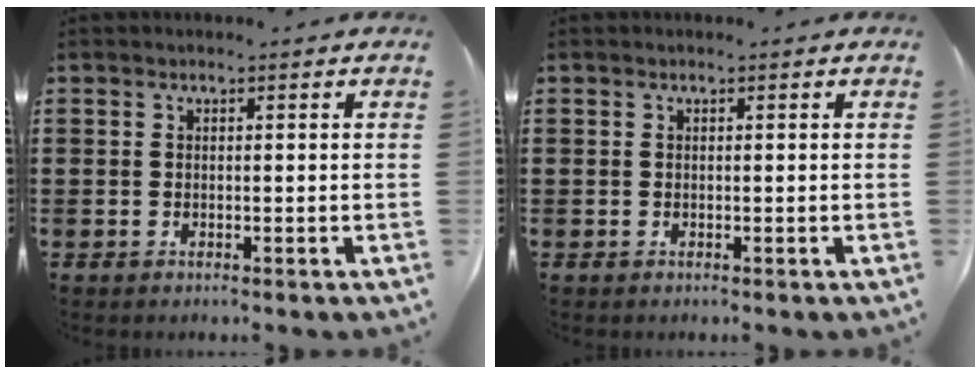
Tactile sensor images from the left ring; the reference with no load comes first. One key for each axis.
{"total": 0.0}